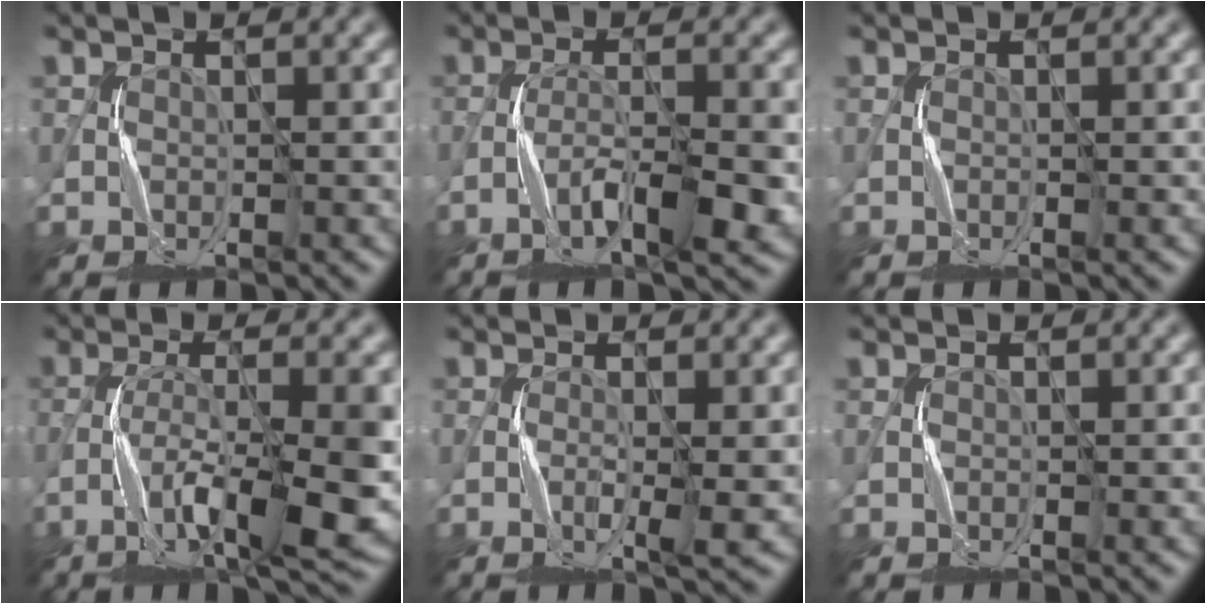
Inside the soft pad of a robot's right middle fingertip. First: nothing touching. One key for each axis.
{"total": 5.5, "fx": -2.5, "fy": 1.0, "fz": 4.8, "tx": -0.086, "ty": 0.006, "tz": -0.044}
{"total": 0.0}
{"total": 9.3, "fx": -3.7, "fy": 2.0, "fz": 8.3, "tx": -0.147, "ty": -0.001, "tz": -0.065}
{"total": 2.2, "fx": -0.4, "fy": 0.1, "fz": 2.2, "tx": -0.040, "ty": 0.000, "tz": -0.009}
{"total": 0.0}